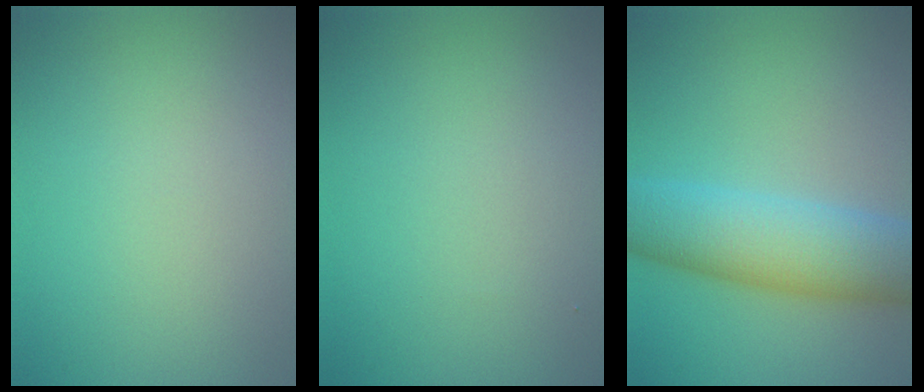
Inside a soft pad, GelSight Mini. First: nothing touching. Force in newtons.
{"total": 0.0}
{"total": 8.3, "press": 8.3, "slide": 0.2}